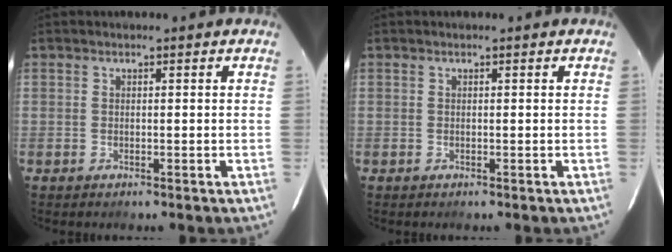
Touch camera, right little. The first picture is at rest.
{"total": 0.0}